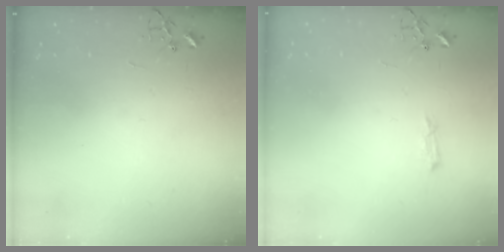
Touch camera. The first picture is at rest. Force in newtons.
{"total": 4.0, "press": 4.0, "slide": 0.6}